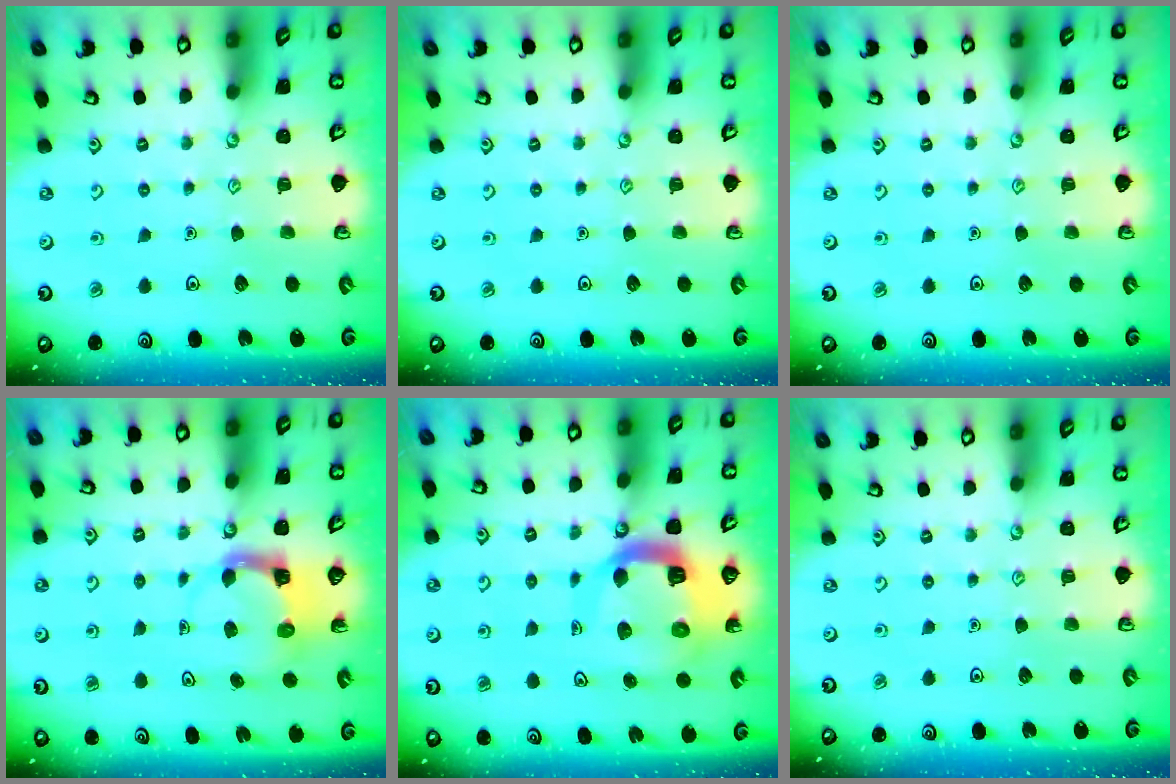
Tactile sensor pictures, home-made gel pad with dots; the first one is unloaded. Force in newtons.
{"total": 0.0}
{"total": 0.0}
{"total": 3.9, "press": 3.9, "slide": 0.4}
{"total": 13.6, "press": 13.5, "slide": 1.6}
{"total": 0.0}